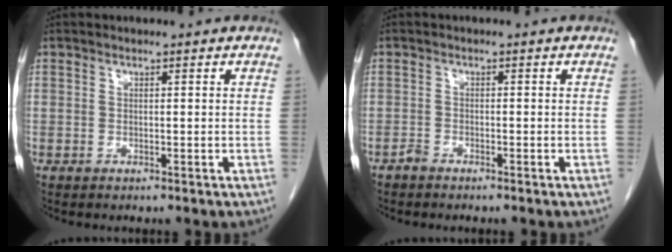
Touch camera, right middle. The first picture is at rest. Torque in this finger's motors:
{"motor_torque": [-0.30, -0.14, 0.00, -0.01]}